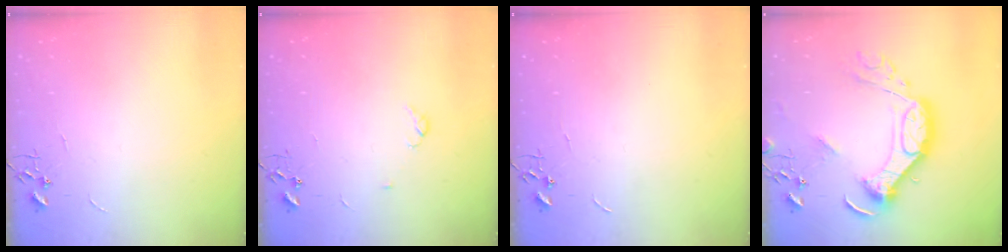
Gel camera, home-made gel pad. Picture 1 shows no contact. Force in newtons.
{"total": 3.7, "press": 3.6, "slide": 0.5}
{"total": 0.0}
{"total": 18.6, "press": 18.6, "slide": 1.1}